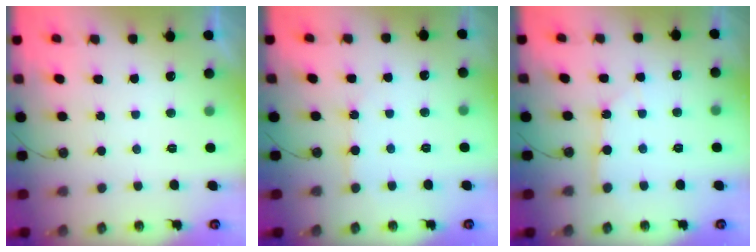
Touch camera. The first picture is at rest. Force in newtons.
{"total": 4.9, "press": 4.9, "slide": 0.7}
{"total": 2.2, "press": 2.2, "slide": 0.3}